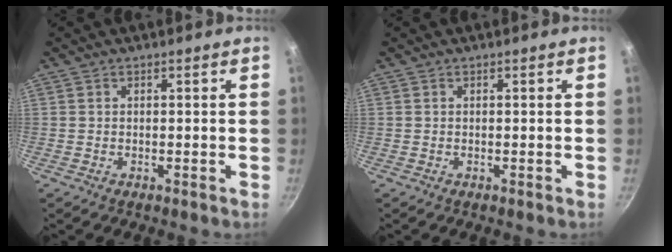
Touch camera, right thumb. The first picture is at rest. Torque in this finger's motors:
{"motor_torque": [0.00, 0.00, 0.12, 0.12, 0.00]}